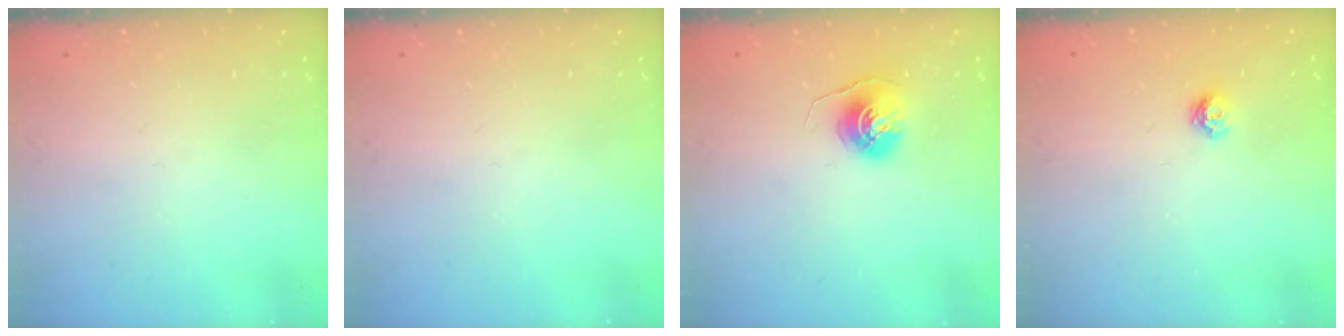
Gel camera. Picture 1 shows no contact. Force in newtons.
{"total": 0.0}
{"total": 6.4, "press": 6.4, "slide": 0.6}
{"total": 4.9, "press": 4.8, "slide": 0.6}